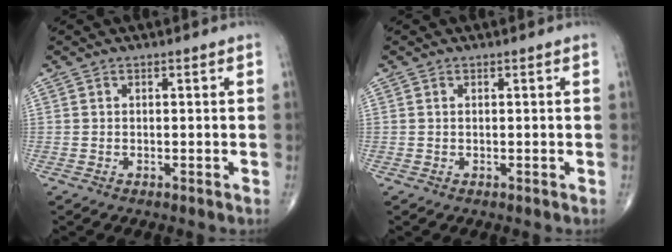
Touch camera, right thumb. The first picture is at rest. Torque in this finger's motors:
{"motor_torque": [-0.22, -0.05, -0.25, -0.18, -0.02]}